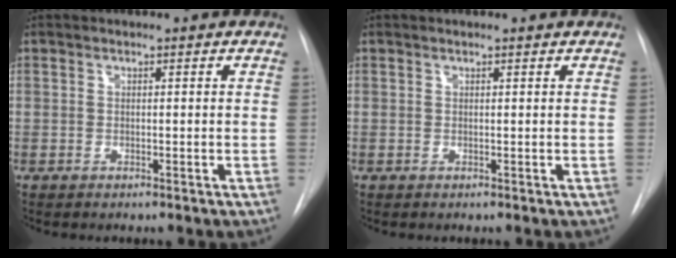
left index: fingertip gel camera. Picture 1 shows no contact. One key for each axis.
{"total": 0.9, "fx": 0.8, "fy": -0.1, "fz": 0.2, "tx": -0.008, "ty": 0.006, "tz": 0.013}